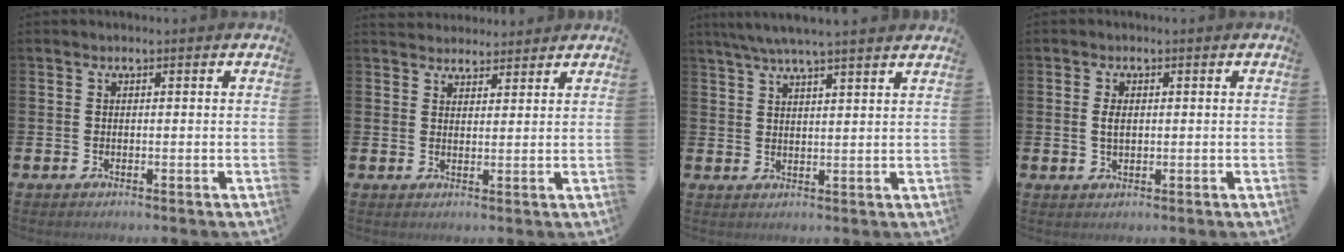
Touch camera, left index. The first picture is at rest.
{"total": 3.6, "force": [3.4, 1.1, -0.2], "torque": [0.003, -0.013, 0.060]}
{"total": 5.2, "force": [4.8, -0.5, 1.8], "torque": [-0.057, -0.011, 0.088]}
{"total": 1.8, "force": [0.5, 1.0, 1.5], "torque": [-0.015, -0.001, 0.003]}